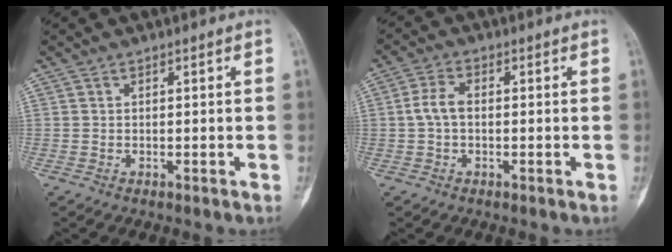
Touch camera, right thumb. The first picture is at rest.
{"total": 4.1, "force": [-0.2, 2.5, 3.3], "torque": [-0.071, 0.012, -0.009]}